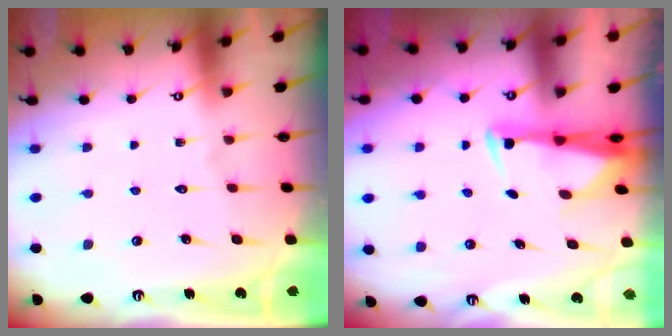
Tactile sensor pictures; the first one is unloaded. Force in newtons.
{"total": 2.8, "press": 2.7, "slide": 0.9}